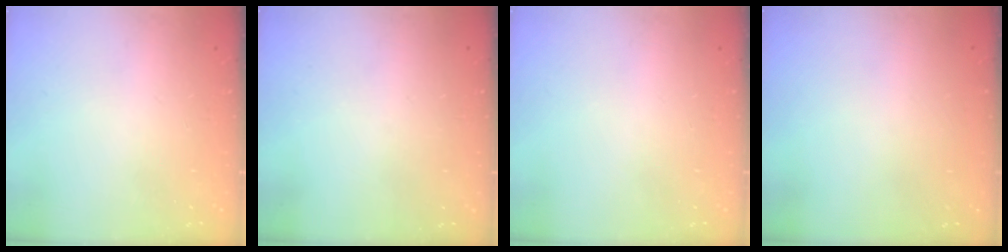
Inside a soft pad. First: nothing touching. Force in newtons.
{"total": 3.3, "press": 3.1, "slide": 1.1}
{"total": 0.0}
{"total": 3.0, "press": 3.0, "slide": 0.1}